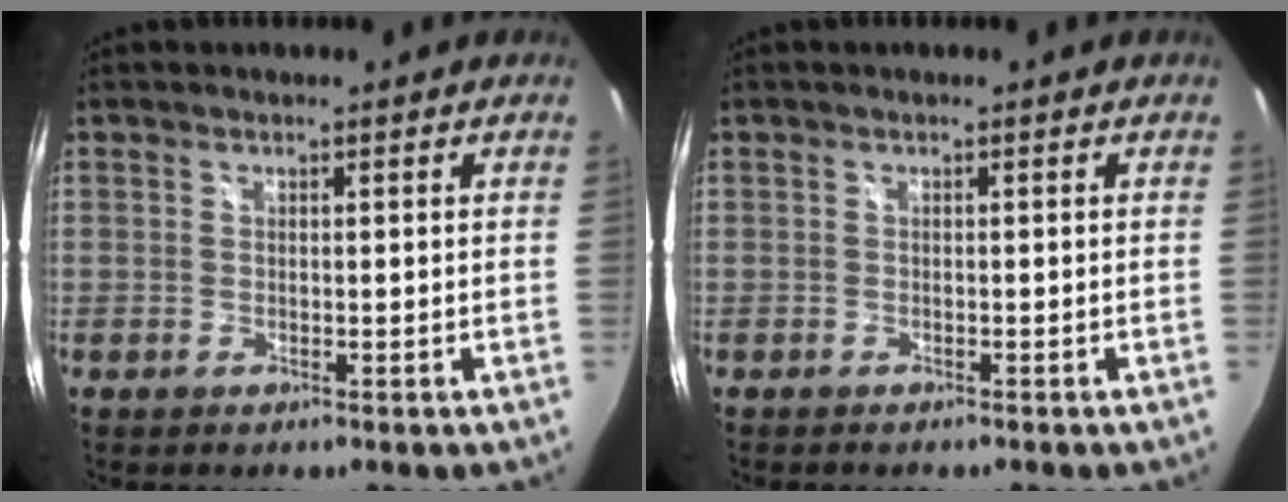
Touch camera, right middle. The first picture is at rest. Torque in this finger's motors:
{"motor_torque": [-0.15, -0.03, -0.05, 0.00]}